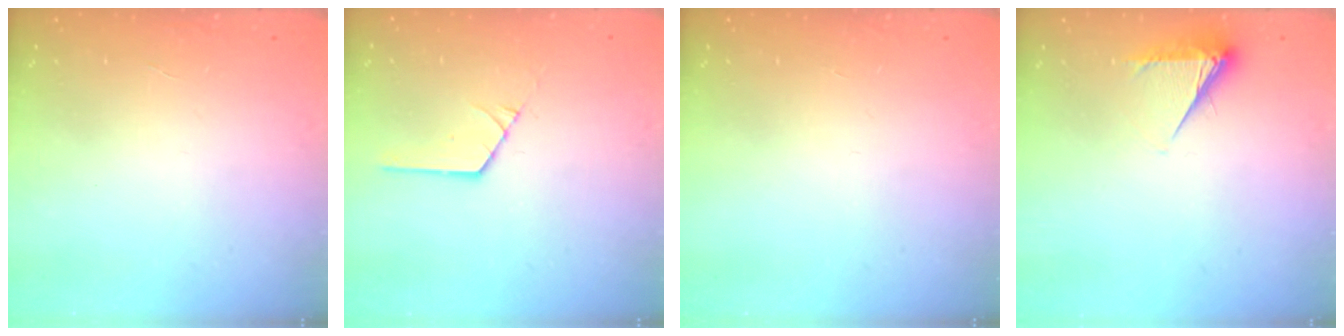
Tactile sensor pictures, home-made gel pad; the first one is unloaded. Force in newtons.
{"total": 1.3, "press": 1.3, "slide": 0.2}
{"total": 0.0}
{"total": 4.4, "press": 4.3, "slide": 0.7}